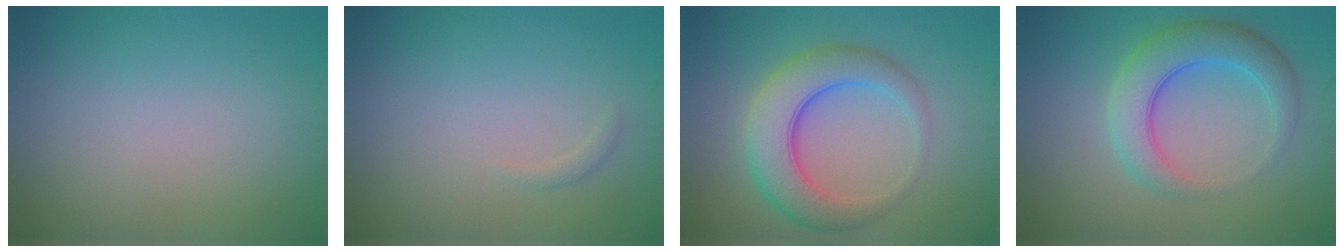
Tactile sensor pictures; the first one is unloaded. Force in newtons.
{"total": 0.7, "press": 0.7, "slide": 0.0}
{"total": 6.8, "press": 6.8, "slide": 0.1}
{"total": 5.8, "press": 5.8, "slide": 0.1}